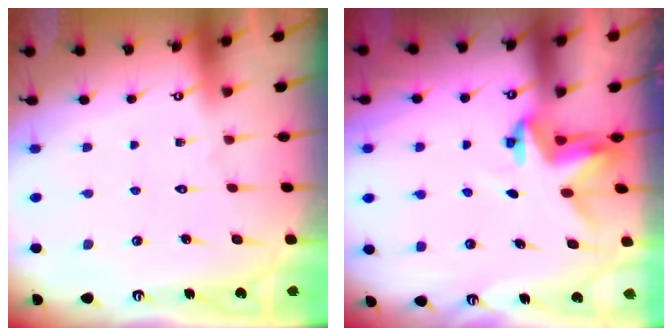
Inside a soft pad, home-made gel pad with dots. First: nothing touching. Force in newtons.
{"total": 3.4, "press": 3.4, "slide": 0.2}